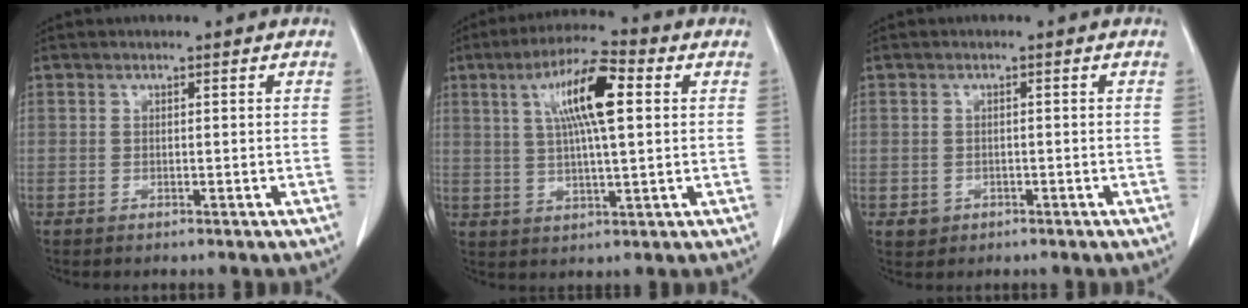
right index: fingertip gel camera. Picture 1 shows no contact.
{"total": 10.9, "force": [3.1, 1.7, 10.3], "torque": [-0.190, 0.017, 0.053]}
{"total": 1.8, "force": [-0.6, 1.6, 0.3], "torque": [-0.001, 0.005, -0.003]}